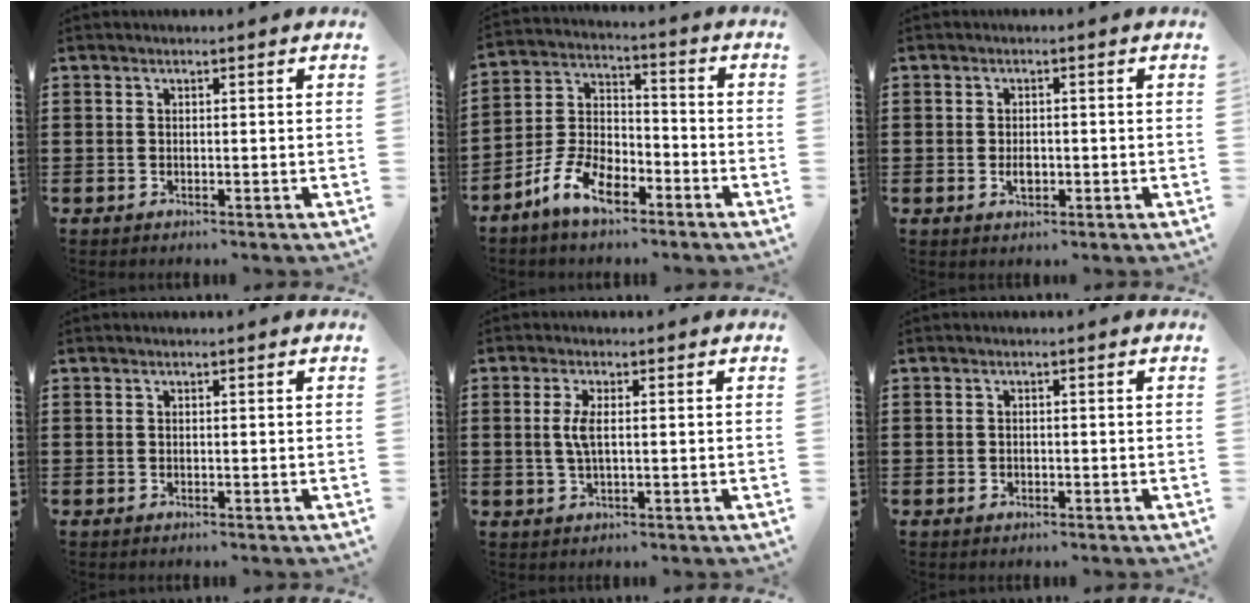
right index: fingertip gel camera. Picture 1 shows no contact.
{"total": 8.8, "force": [-5.7, 4.2, 5.2], "torque": [-0.127, 0.007, -0.111]}
{"total": 2.0, "force": [-0.4, 1.0, 1.7], "torque": [-0.034, -0.003, -0.006]}
{"total": 0.0}
{"total": 3.4, "force": [0.3, 1.0, 3.3], "torque": [-0.079, -0.004, -0.002]}
{"total": 0.7, "force": [-0.3, 0.5, 0.2], "torque": [-0.006, 0.000, -0.007]}